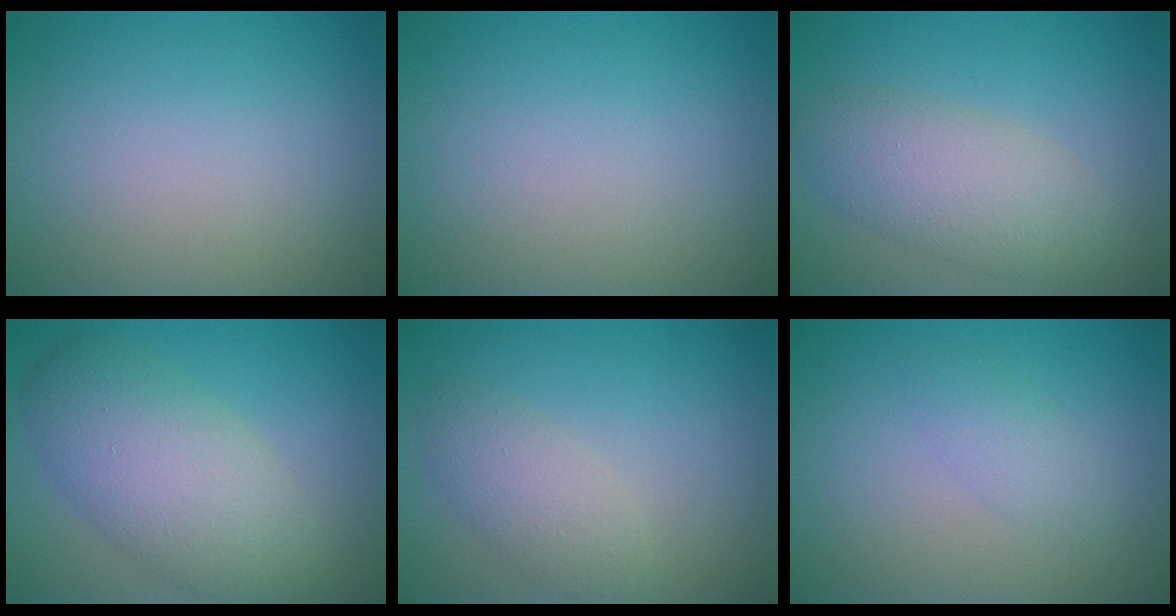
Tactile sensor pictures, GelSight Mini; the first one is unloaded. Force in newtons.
{"total": 0.0}
{"total": 4.6, "press": 4.6, "slide": 0.4}
{"total": 7.1, "press": 7.1, "slide": 0.6}
{"total": 2.8, "press": 2.8, "slide": 0.1}
{"total": 1.6, "press": 1.6, "slide": 0.0}